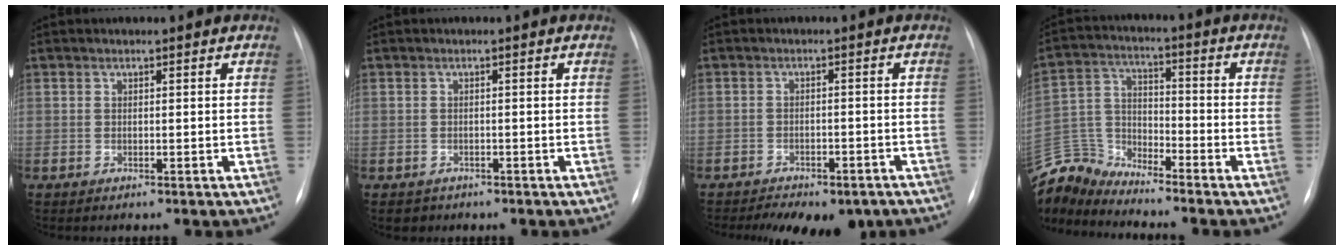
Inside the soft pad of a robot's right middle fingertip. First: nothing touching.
{"total": 1.7, "force": [-1.1, 1.2, 0.0], "torque": [-0.005, 0.001, -0.013]}
{"total": 11.1, "force": [-8.6, 4.8, 5.1], "torque": [-0.079, 0.003, -0.107]}
{"total": 9.3, "force": [-9.3, 0.2, -0.7], "torque": [0.002, 0.030, -0.188]}